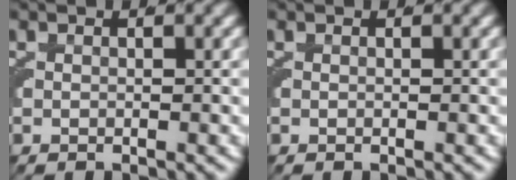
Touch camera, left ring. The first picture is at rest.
{"total": 0.0}